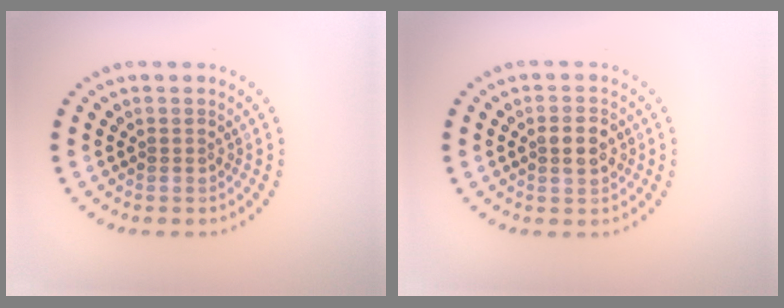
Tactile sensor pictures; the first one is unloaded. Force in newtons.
{"total": 2.7, "press": 2.7, "slide": 0.1}